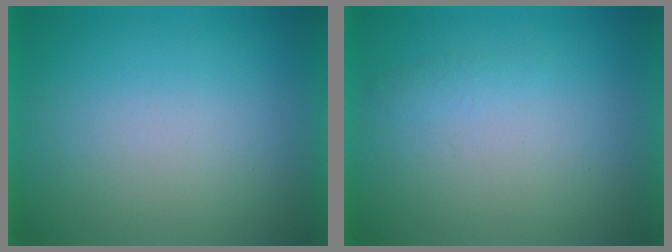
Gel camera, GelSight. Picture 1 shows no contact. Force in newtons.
{"total": 1.2}